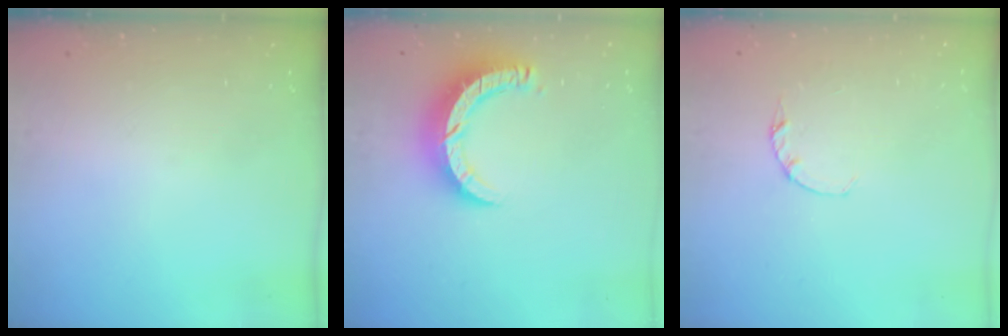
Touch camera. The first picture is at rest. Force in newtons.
{"total": 9.3, "press": 9.2, "slide": 0.9}
{"total": 1.2, "press": 1.1, "slide": 0.3}